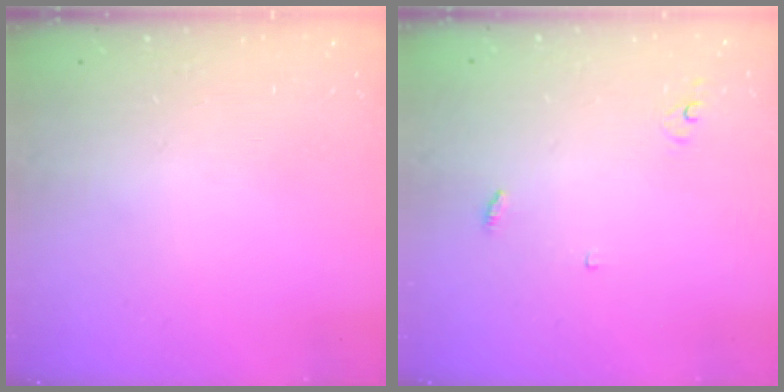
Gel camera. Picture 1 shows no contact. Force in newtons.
{"total": 2.9, "press": 2.9, "slide": 0.2}